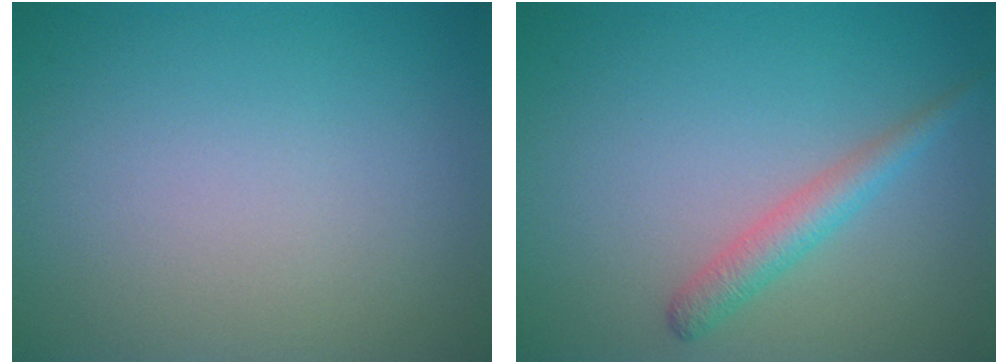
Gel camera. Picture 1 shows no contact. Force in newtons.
{"total": 2.3, "press": 2.3, "slide": 0.1}